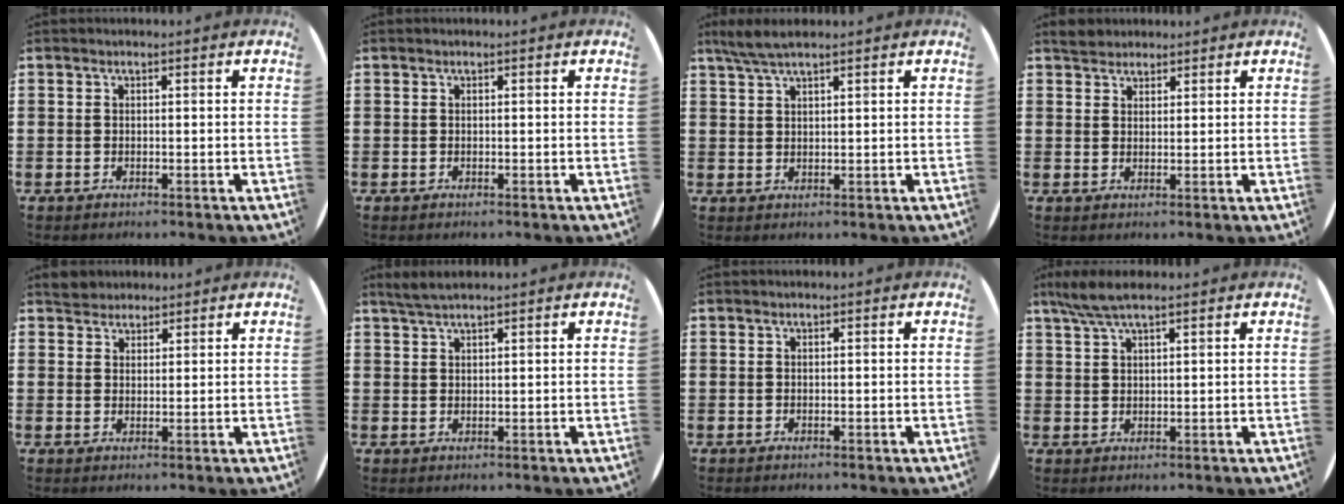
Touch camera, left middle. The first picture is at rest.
{"total": 0.0}
{"total": 3.5, "force": [2.8, 0.5, 2.1], "torque": [-0.046, 0.004, 0.050]}
{"total": 2.4, "force": [2.2, 0.9, 0.0], "torque": [0.004, 0.003, 0.043]}
{"total": 2.8, "force": [2.6, 1.0, 0.0], "torque": [0.002, 0.000, 0.051]}
{"total": 2.3, "force": [2.0, 0.2, 1.1], "torque": [-0.025, 0.003, 0.038]}
{"total": 0.0}
{"total": 4.3, "force": [3.3, 0.7, 2.7], "torque": [-0.059, 0.002, 0.059]}